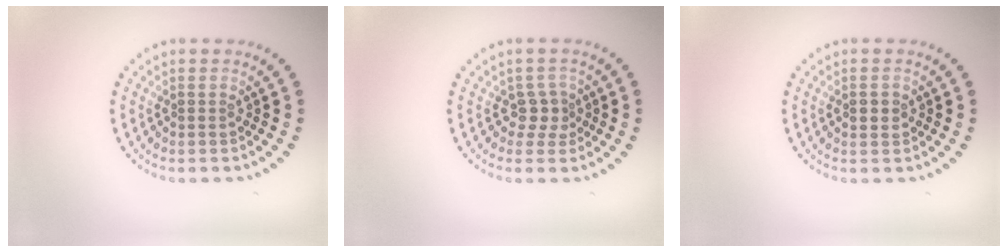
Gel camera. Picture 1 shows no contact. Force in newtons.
{"total": 1.7, "press": 1.2, "slide": 1.2}
{"total": 0.8, "press": 0.8, "slide": 0.2}